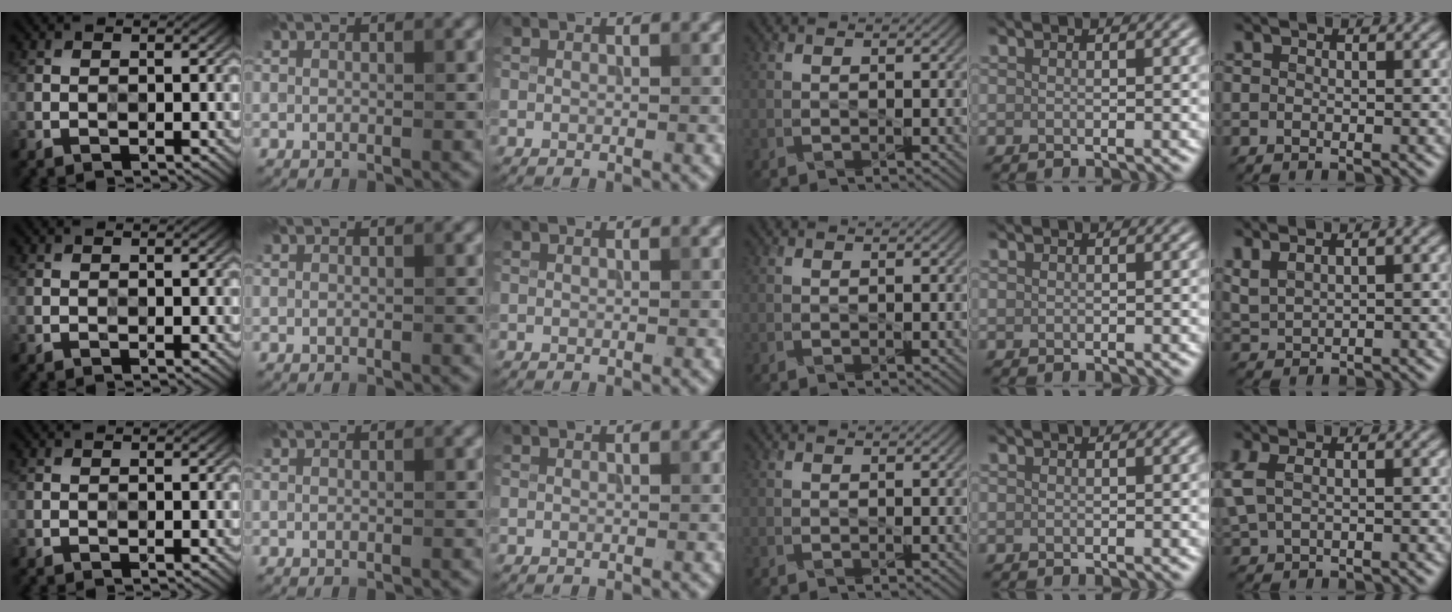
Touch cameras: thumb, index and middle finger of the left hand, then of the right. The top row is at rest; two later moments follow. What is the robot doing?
{"motion": "press", "object": "sticky note"}